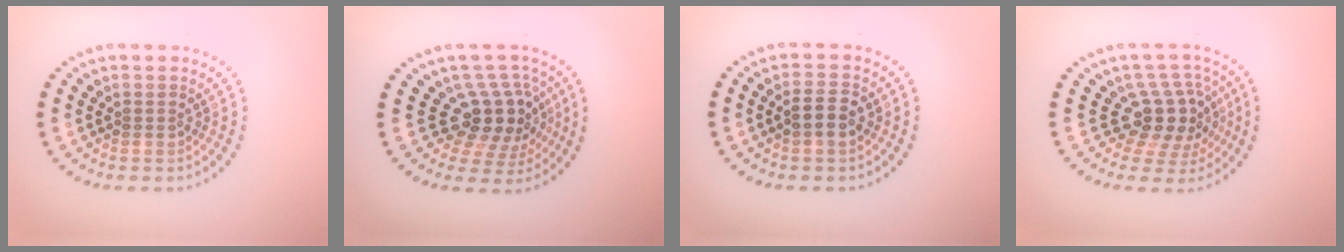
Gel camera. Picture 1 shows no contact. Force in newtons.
{"total": 4.6, "press": 3.8, "slide": 2.5}
{"total": 2.5, "press": 2.4, "slide": 0.4}
{"total": 4.2, "press": 3.5, "slide": 2.3}